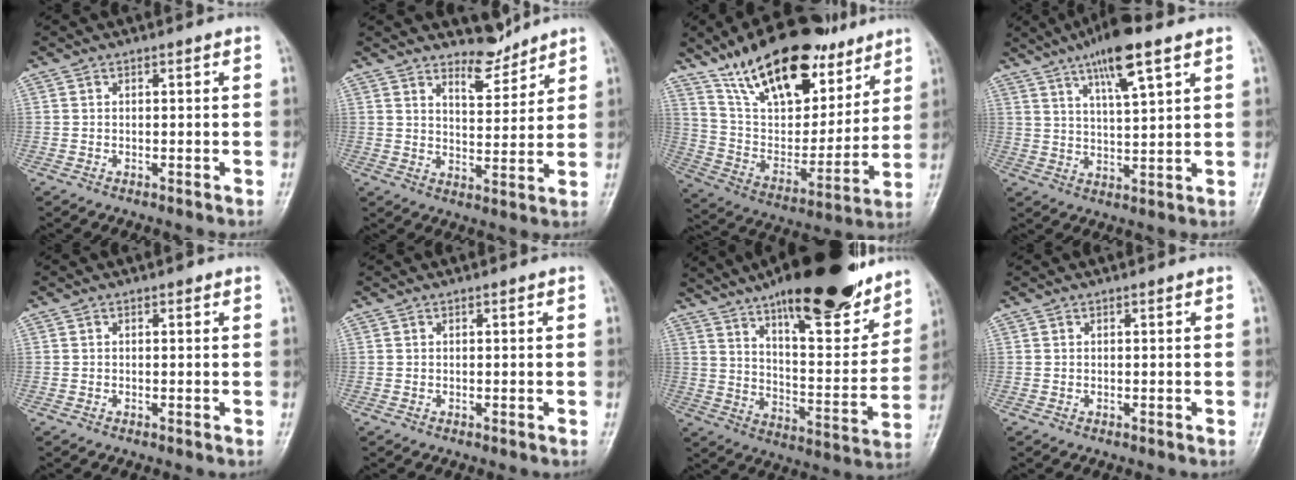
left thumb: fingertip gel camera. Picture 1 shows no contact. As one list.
[{"total": 5.8, "force": [5.4, 1.7, 1.2], "torque": [-0.002, -0.053, 0.098]}, {"total": 26.2, "force": [17.1, 12.0, 15.9], "torque": [-0.217, -0.048, 0.290]}, {"total": 11.1, "force": [6.7, 2.1, 8.6], "torque": [-0.142, -0.023, 0.113]}, {"total": 0.6, "force": [0.3, 0.4, 0.3], "torque": [-0.001, 0.000, 0.001]}, {"total": 0.0}, {"total": 28.7, "force": [20.1, 8.4, 18.7], "torque": [-0.249, -0.068, 0.303]}, {"total": 0.0}]